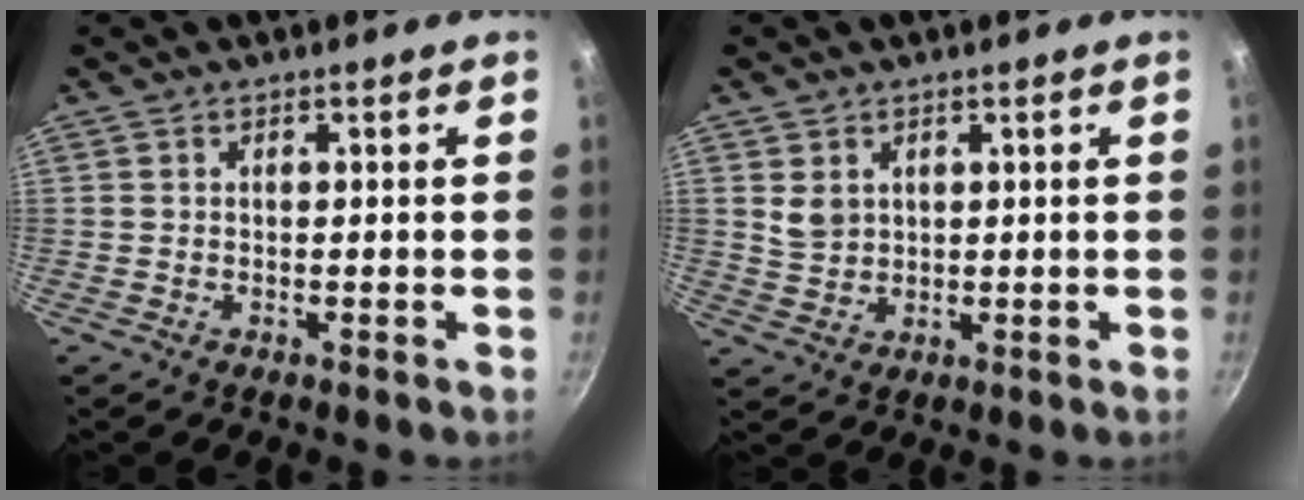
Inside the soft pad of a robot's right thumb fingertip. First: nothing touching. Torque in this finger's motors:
{"motor_torque": [0.13, 0.04, -0.26, 0.49, -0.12]}